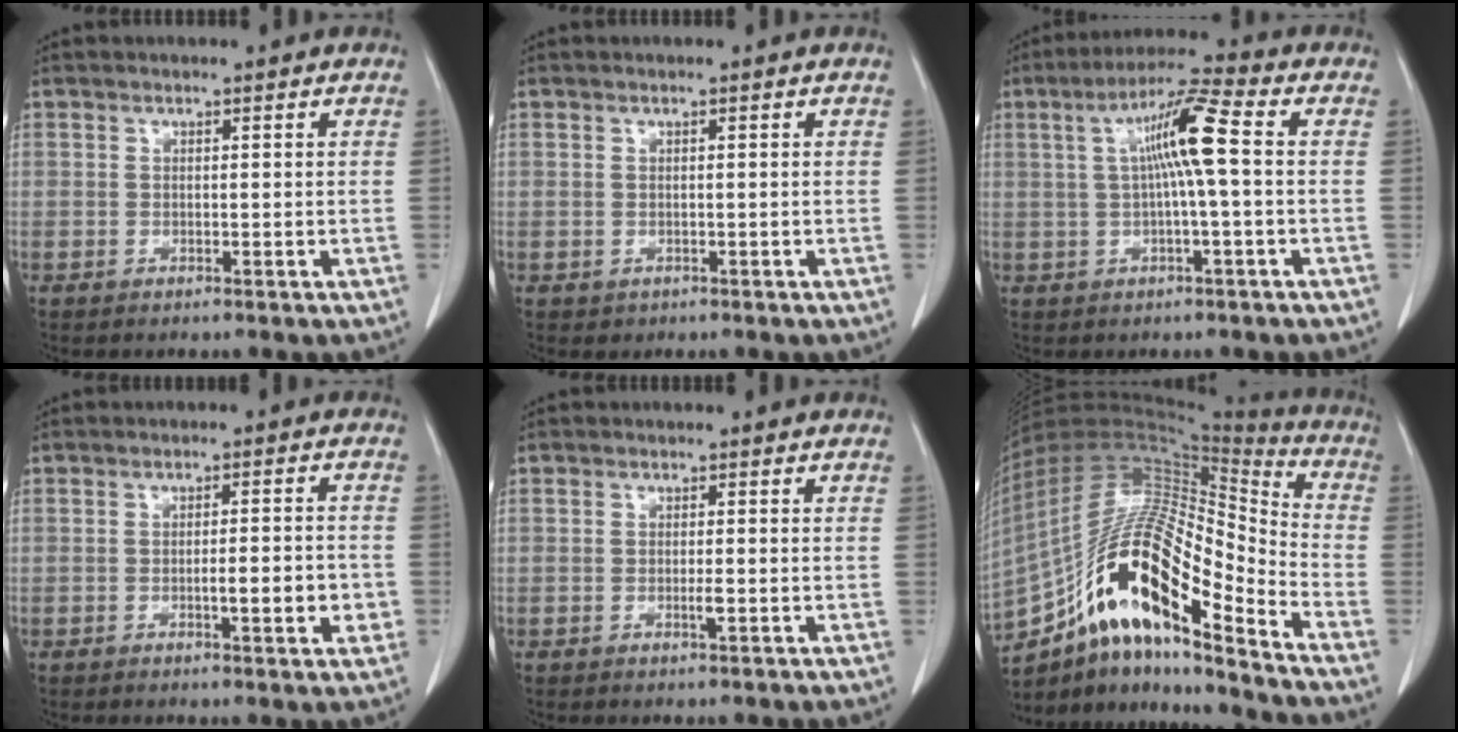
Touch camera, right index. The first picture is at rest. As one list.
[{"total": 0.6, "force": [-0.1, 0.6, 0.2], "torque": [-0.002, 0.002, 0.002]}, {"total": 8.8, "force": [1.0, 0.0, 8.7], "torque": [-0.161, 0.020, 0.015]}, {"total": 5.2, "force": [-1.5, 1.0, 4.9], "torque": [-0.070, 0.003, -0.014]}, {"total": 1.1, "force": [-0.3, 0.1, 1.1], "torque": [-0.023, -0.001, -0.004]}, {"total": 22.3, "force": [-12.6, 4.7, 17.8], "torque": [-0.338, 0.006, -0.219]}]